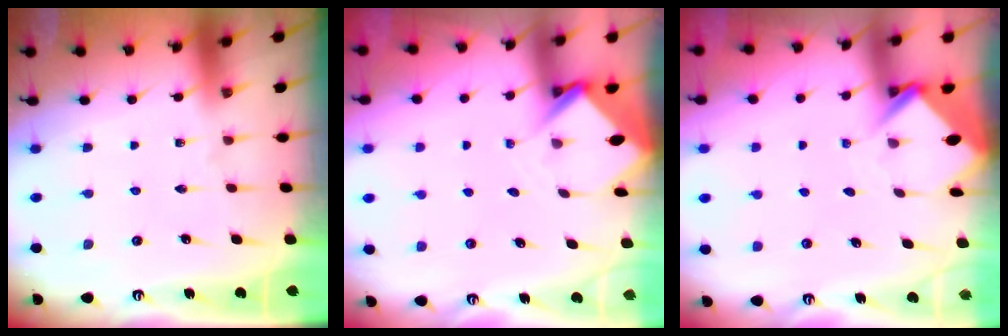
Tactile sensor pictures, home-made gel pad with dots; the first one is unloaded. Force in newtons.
{"total": 3.5, "press": 3.5, "slide": 0.3}
{"total": 4.0, "press": 4.0, "slide": 0.2}